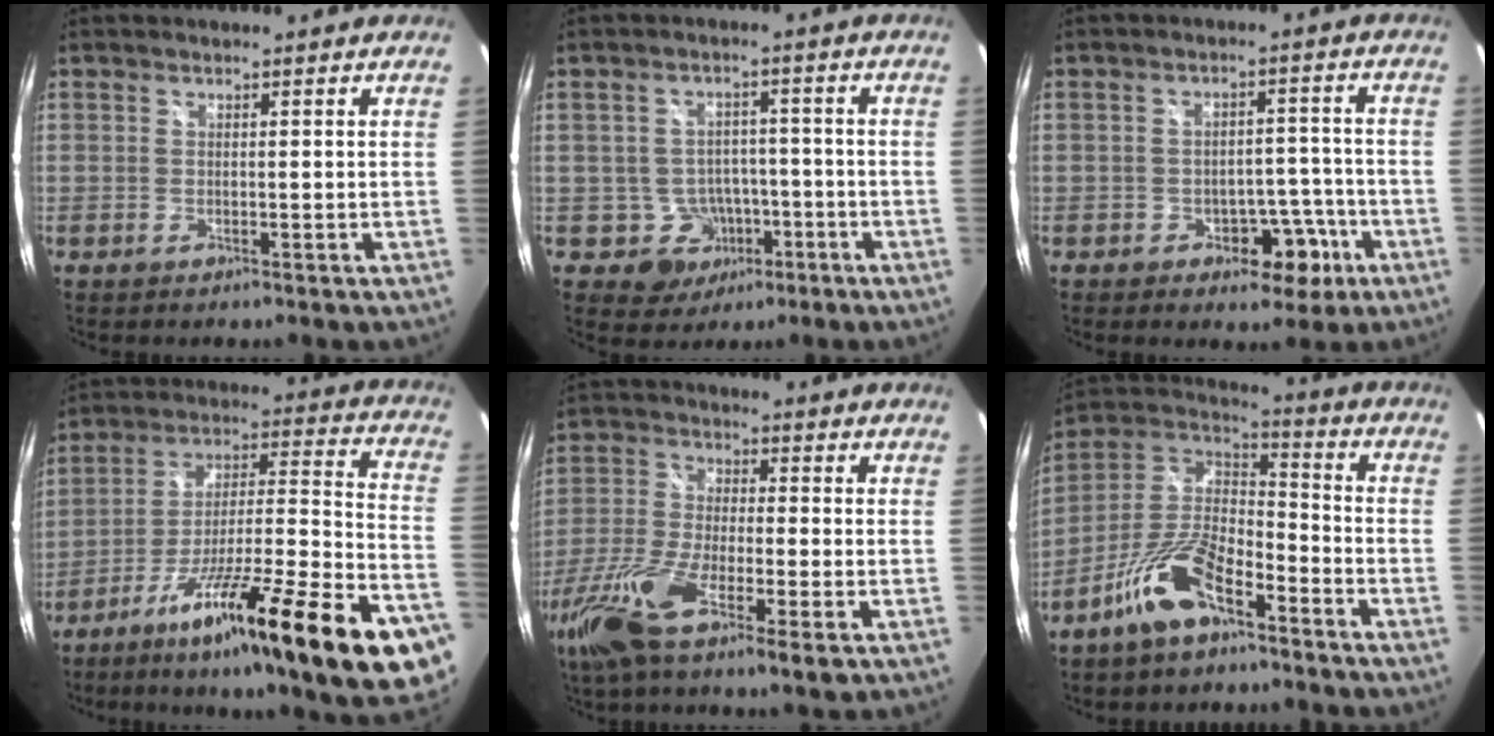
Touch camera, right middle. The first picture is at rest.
{"total": 6.6, "force": [-2.9, 5.9, 1.1], "torque": [-0.033, 0.020, -0.024]}
{"total": 6.5, "force": [-3.4, 4.4, 3.2], "torque": [-0.051, 0.017, -0.035]}
{"total": 31.2, "force": [-18.8, 3.7, 24.7], "torque": [-0.337, -0.035, -0.287]}
{"total": 14.1, "force": [-7.3, 3.3, 11.5], "torque": [-0.256, -0.028, -0.148]}
{"total": 13.6, "force": [-8.1, 5.8, 9.3], "torque": [-0.197, 0.006, -0.155]}